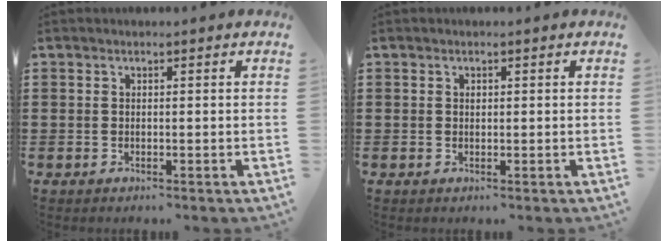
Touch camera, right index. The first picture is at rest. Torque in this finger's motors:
{"motor_torque": [0.06, 0.08, 0.00, 0.00]}